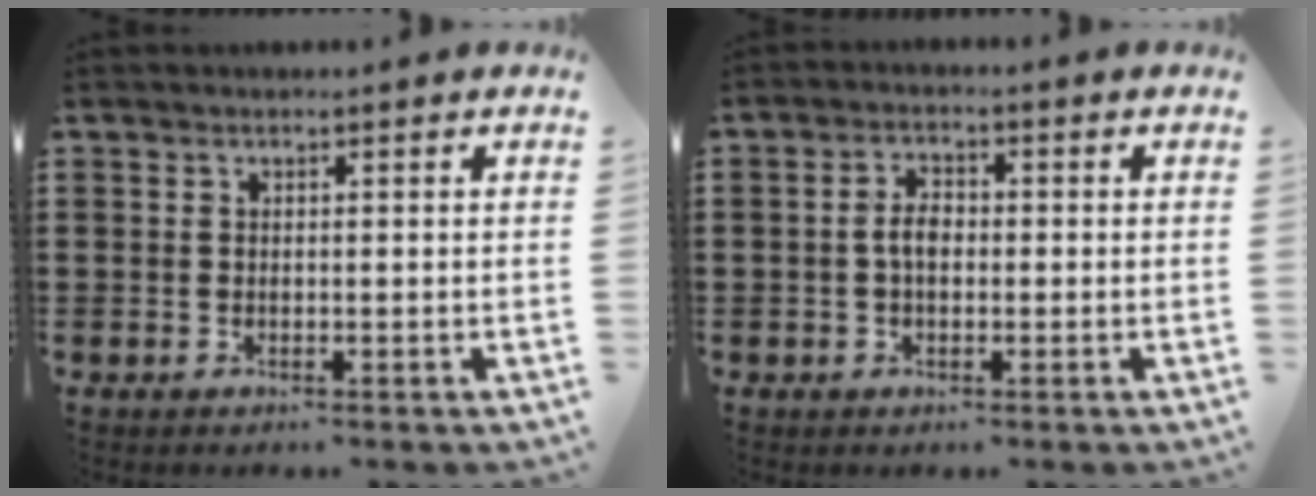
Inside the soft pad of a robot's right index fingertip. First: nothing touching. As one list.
[{"total": 3.2, "force": [-0.3, 1.7, 2.7], "torque": [-0.059, 0.002, -0.009]}]